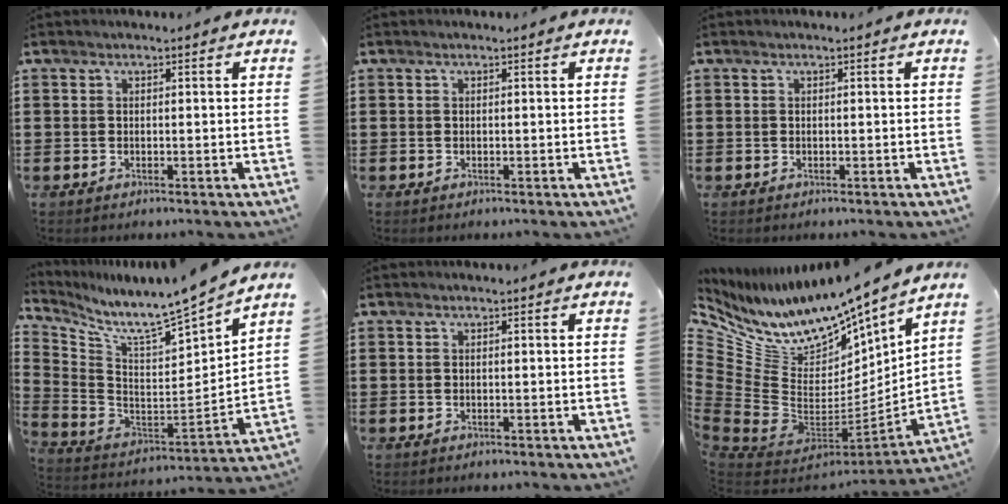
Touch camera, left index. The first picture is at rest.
{"total": 0.0}
{"total": 0.0}
{"total": 7.8, "force": [7.3, -0.2, 2.6], "torque": [-0.081, -0.079, 0.113]}
{"total": 0.0}
{"total": 11.4, "force": [10.1, 4.4, 3.1], "torque": [-0.123, -0.099, 0.174]}